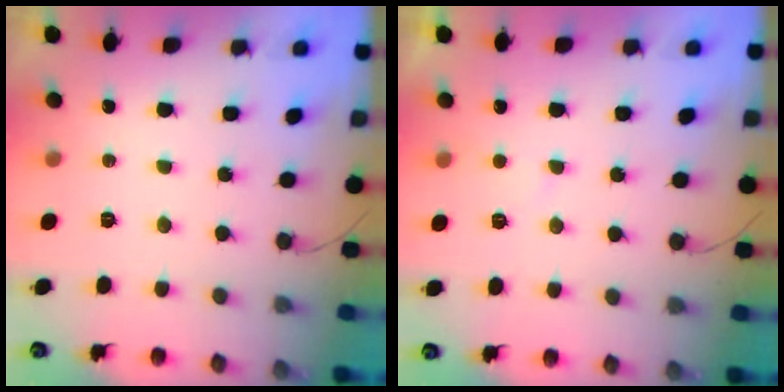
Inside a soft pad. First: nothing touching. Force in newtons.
{"total": 2.3, "press": 2.3, "slide": 0.2}